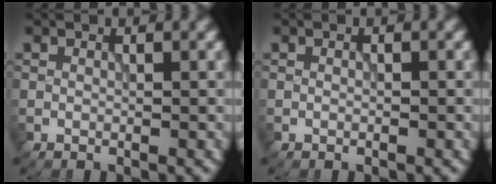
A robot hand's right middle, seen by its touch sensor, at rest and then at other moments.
{"total": 0.0}